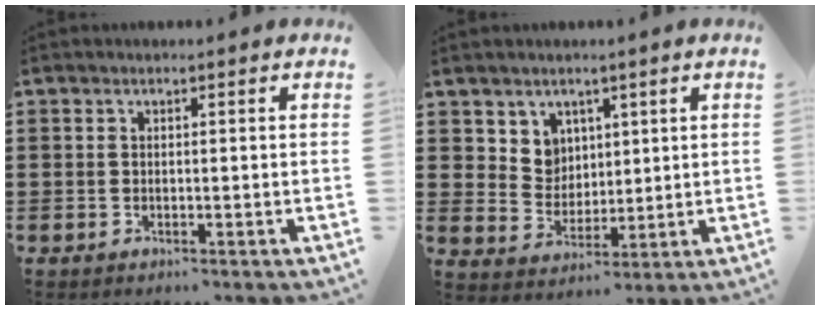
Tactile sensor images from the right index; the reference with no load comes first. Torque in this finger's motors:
{"motor_torque": [-0.16, 0.25, 0.03, 0.01]}